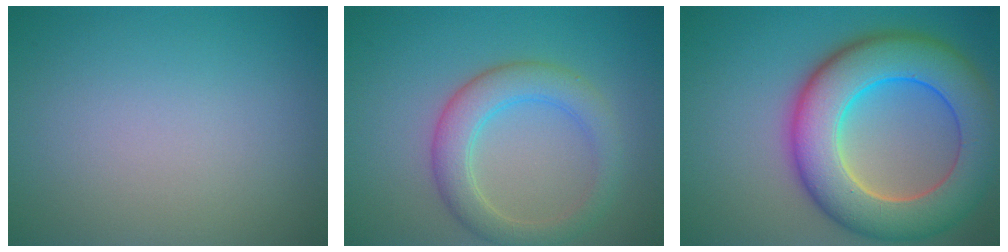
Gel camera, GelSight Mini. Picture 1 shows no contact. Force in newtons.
{"total": 4.4, "press": 4.4, "slide": 0.2}
{"total": 11.1, "press": 11.1, "slide": 0.6}